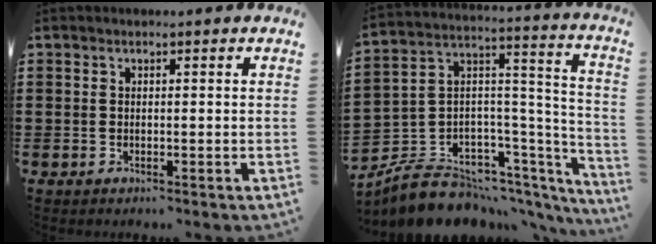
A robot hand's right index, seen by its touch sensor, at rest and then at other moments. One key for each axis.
{"total": 7.7, "fx": -6.3, "fy": 4.1, "fz": 1.3, "tx": -0.039, "ty": -0.003, "tz": -0.118}